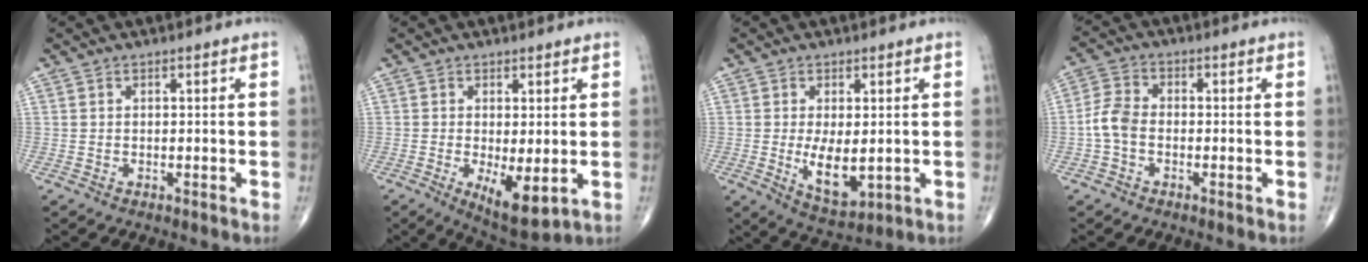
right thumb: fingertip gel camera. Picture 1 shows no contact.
{"total": 7.6, "force": [-1.5, 2.8, 6.9], "torque": [-0.107, -0.023, -0.014]}
{"total": 7.7, "force": [-0.6, 3.5, 6.8], "torque": [-0.103, -0.020, 0.004]}
{"total": 5.1, "force": [-1.3, 3.4, 3.6], "torque": [-0.075, 0.016, -0.035]}